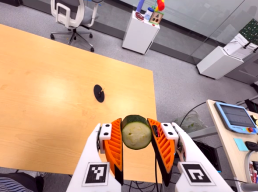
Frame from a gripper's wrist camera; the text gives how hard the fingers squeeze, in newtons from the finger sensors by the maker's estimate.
{"total": 11.4, "left": 11.8, "right": 11.0}